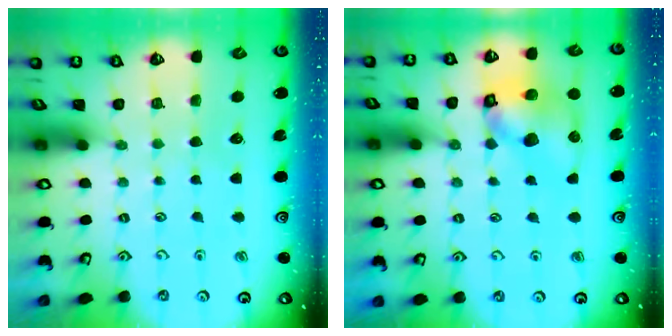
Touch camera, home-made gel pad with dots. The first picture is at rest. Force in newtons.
{"total": 10.5, "press": 10.4, "slide": 1.7}